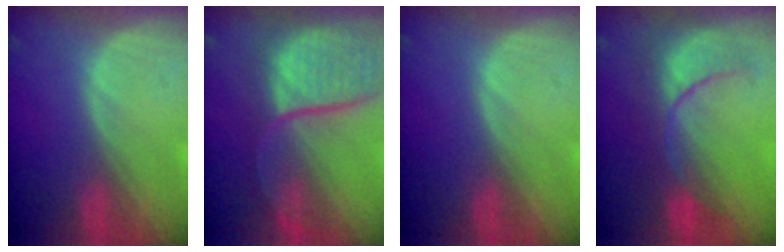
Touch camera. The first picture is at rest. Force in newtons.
{"total": 11.4, "press": 10.0, "slide": 5.4}
{"total": 0.0}
{"total": 8.3, "press": 8.2, "slide": 1.1}